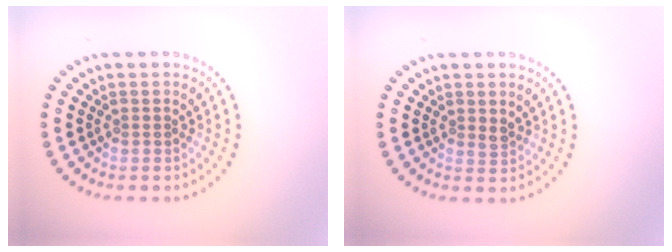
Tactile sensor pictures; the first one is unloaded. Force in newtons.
{"total": 1.0, "press": 0.8, "slide": 0.6}